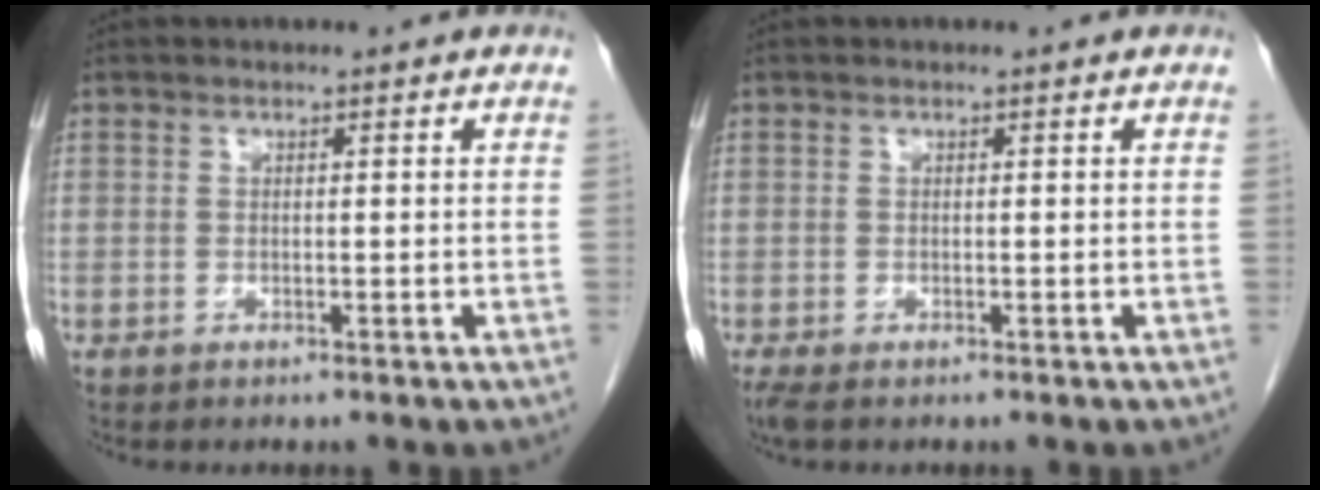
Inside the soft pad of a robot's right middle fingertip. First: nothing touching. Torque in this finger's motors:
{"motor_torque": [0.56, -0.25, 0.08, 0.03]}